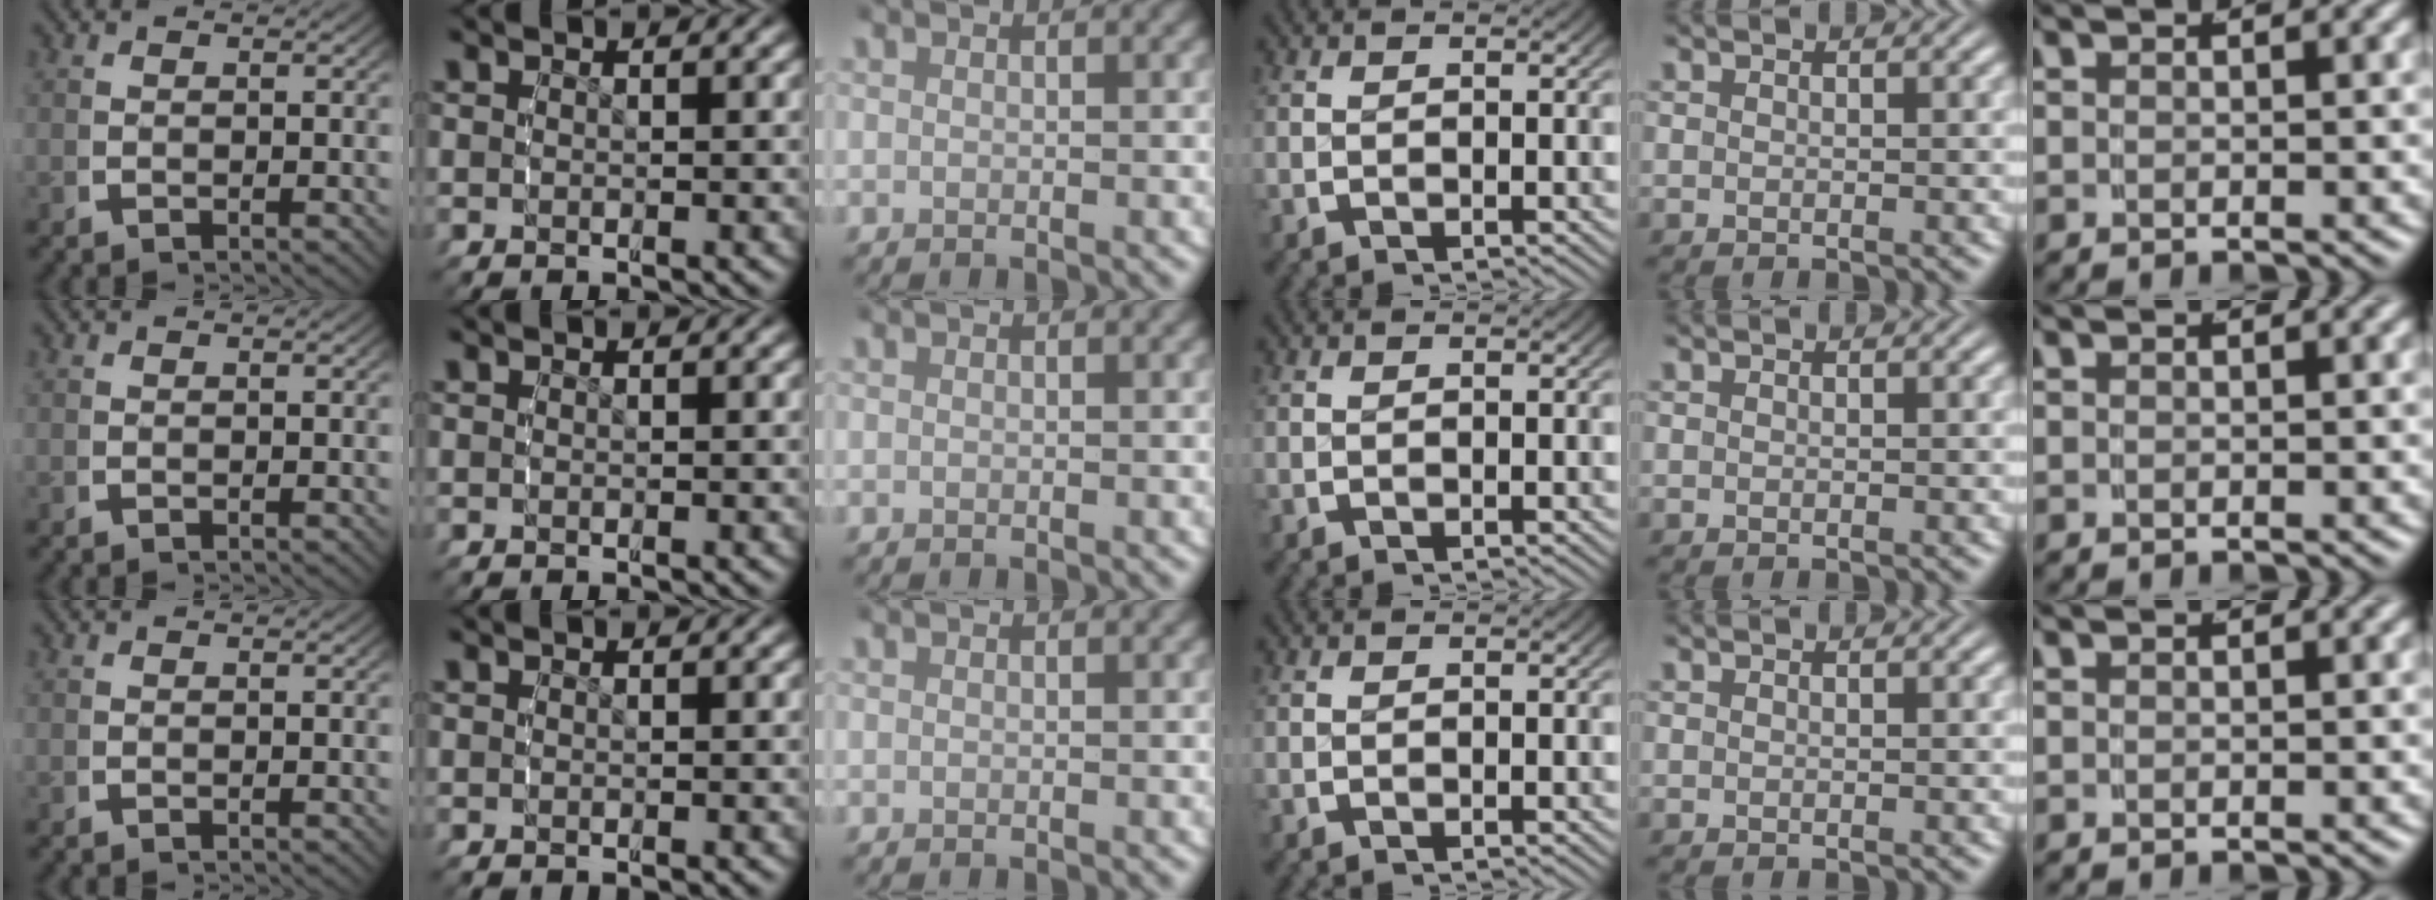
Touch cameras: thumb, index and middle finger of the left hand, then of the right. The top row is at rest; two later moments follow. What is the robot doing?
{"motion": "reach", "object": "shirt"}